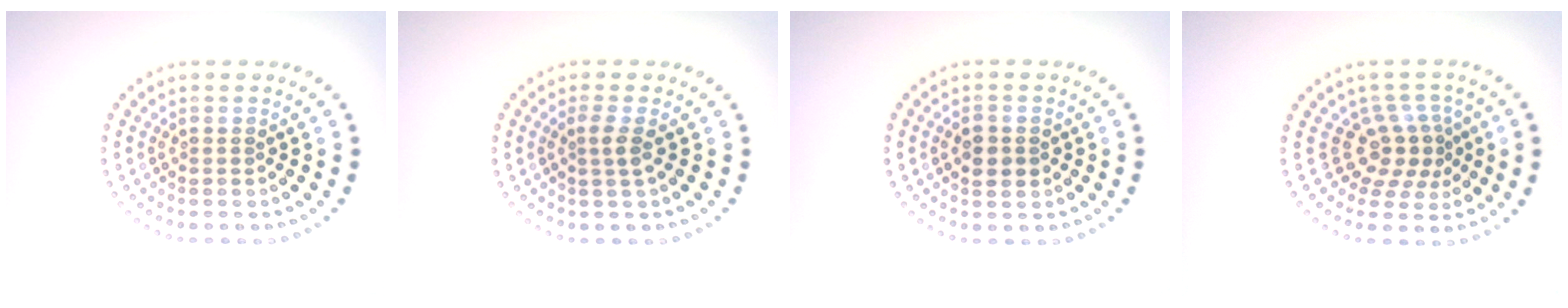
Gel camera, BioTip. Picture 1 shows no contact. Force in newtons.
{"total": 1.4, "press": 1.0, "slide": 0.9}
{"total": 2.5, "press": 2.5, "slide": 0.2}
{"total": 3.4, "press": 2.5, "slide": 2.4}